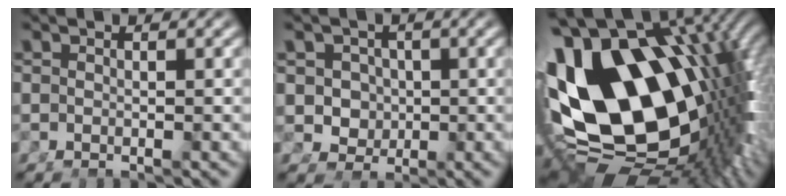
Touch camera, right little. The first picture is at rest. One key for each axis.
{"total": 5.3, "fx": 0.0, "fy": 4.8, "fz": 2.1, "tx": -0.051, "ty": -0.027, "tz": 0.010}
{"total": 36.4, "fx": -3.1, "fy": 22.6, "fz": 28.4, "tx": -0.468, "ty": -0.077, "tz": -0.007}